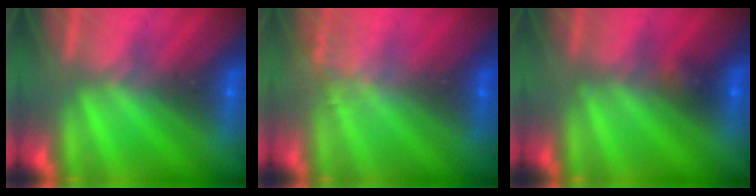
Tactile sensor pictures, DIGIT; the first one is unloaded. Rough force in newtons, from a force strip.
{"total": 2.7}
{"total": 2.3}